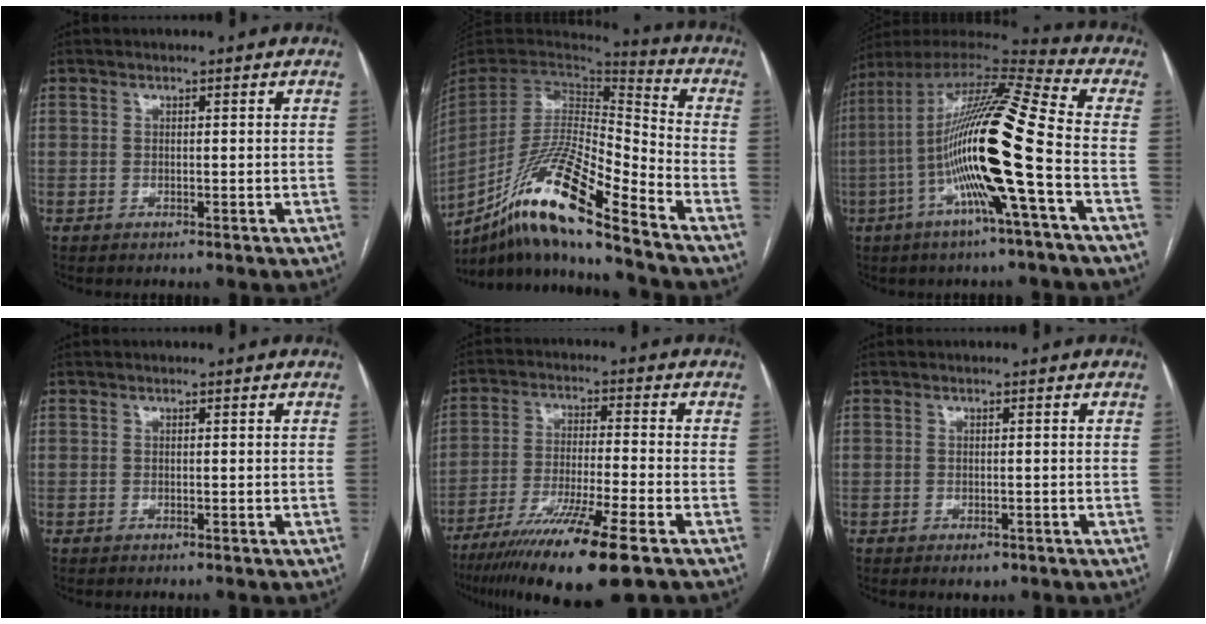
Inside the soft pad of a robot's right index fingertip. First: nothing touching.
{"total": 19.6, "force": [-13.4, 1.3, 14.3], "torque": [-0.300, -0.025, -0.251]}
{"total": 20.3, "force": [-4.2, 0.1, 19.9], "torque": [-0.379, 0.003, -0.088]}
{"total": 0.0}
{"total": 15.0, "force": [-9.9, -0.2, 11.3], "torque": [-0.203, -0.041, -0.171]}
{"total": 1.8, "force": [-1.0, 1.0, 1.0], "torque": [-0.008, 0.001, -0.007]}